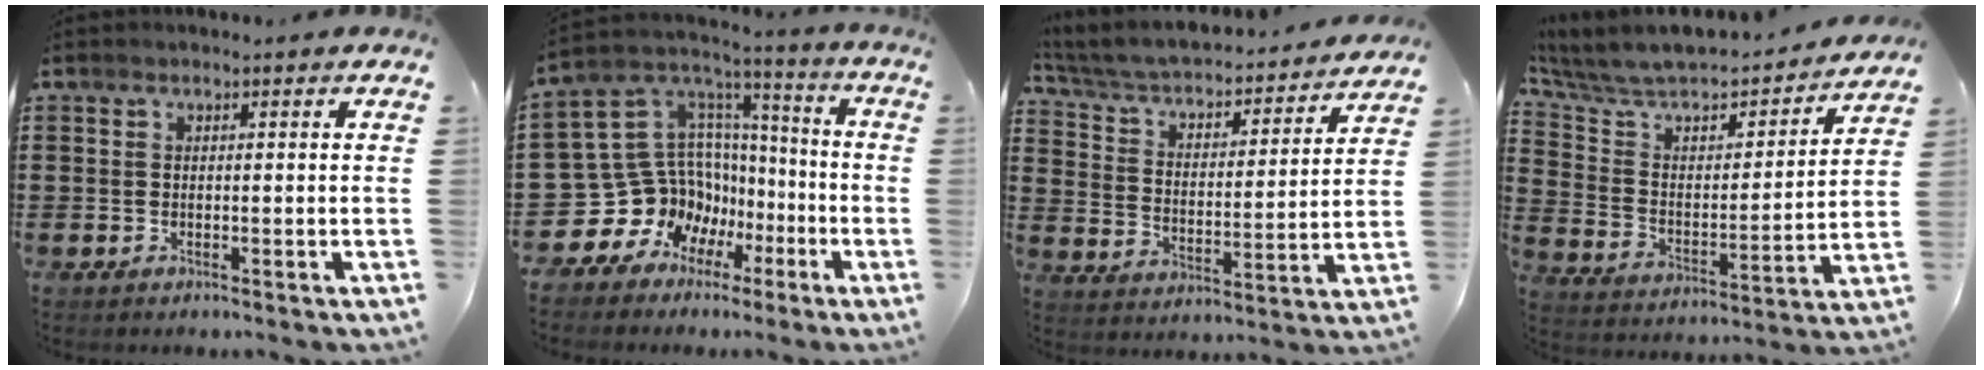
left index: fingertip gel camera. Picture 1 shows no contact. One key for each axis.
{"total": 13.4, "fx": -4.7, "fy": 12.1, "fz": 3.5, "tx": -0.130, "ty": -0.023, "tz": -0.051}
{"total": 3.7, "fx": 3.2, "fy": 1.0, "fz": 1.6, "tx": -0.049, "ty": -0.032, "tz": 0.045}
{"total": 6.1, "fx": 5.3, "fy": 2.4, "fz": 1.8, "tx": -0.068, "ty": -0.045, "tz": 0.085}